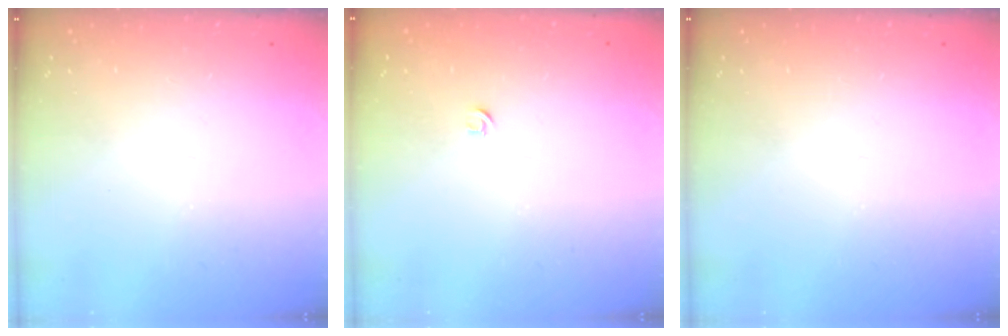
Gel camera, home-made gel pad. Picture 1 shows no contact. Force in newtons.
{"total": 2.7, "press": 2.6, "slide": 0.6}
{"total": 0.0}